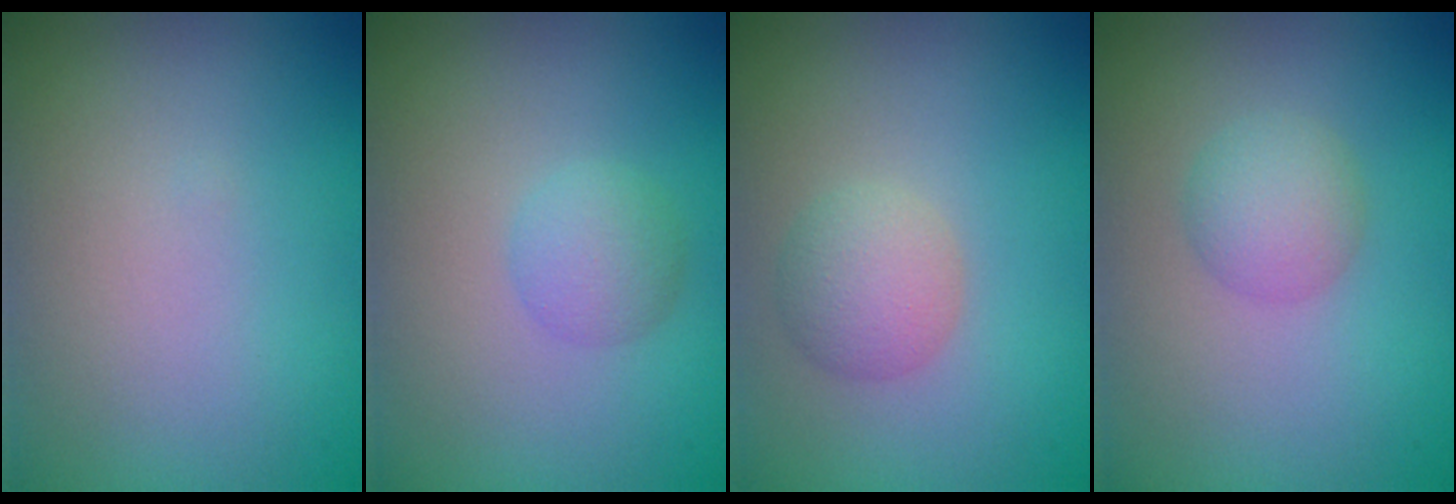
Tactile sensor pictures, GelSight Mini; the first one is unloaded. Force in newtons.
{"total": 2.0, "press": 2.0, "slide": 0.0}
{"total": 2.7, "press": 2.7, "slide": 0.2}
{"total": 2.4, "press": 2.4, "slide": 0.1}